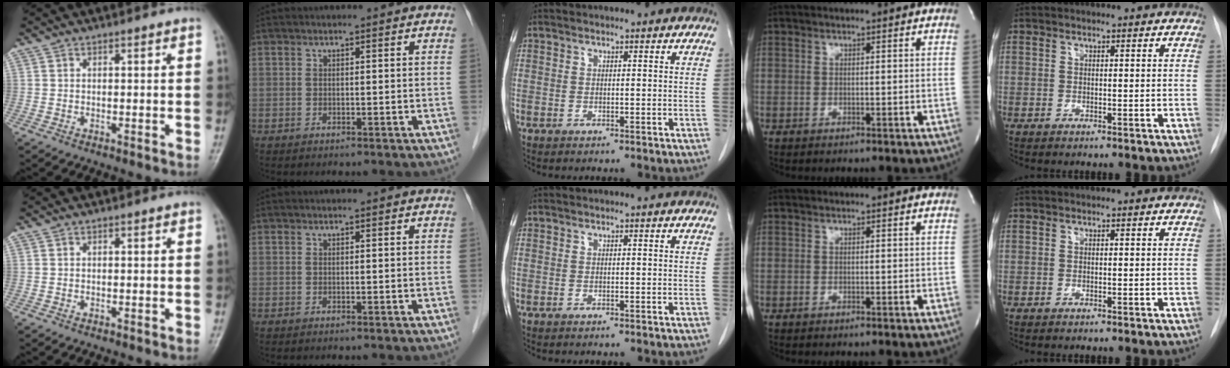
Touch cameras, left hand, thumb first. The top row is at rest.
{}